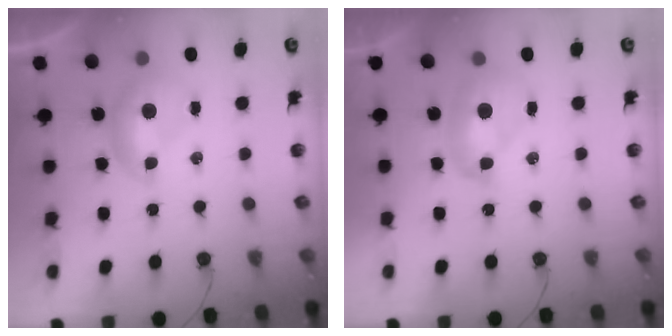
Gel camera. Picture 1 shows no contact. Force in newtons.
{"total": 2.6, "press": 2.6, "slide": 0.3}